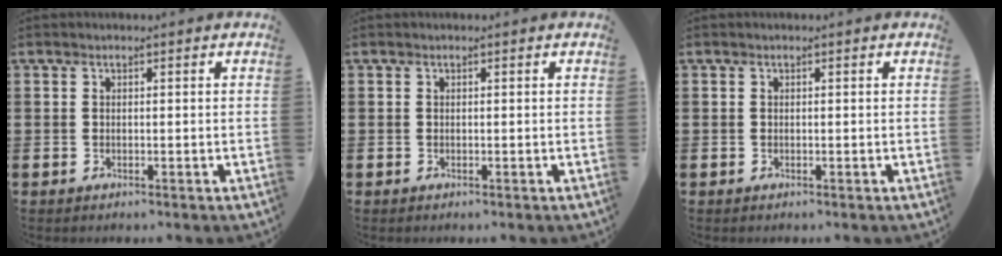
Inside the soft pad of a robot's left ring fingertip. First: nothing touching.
{"total": 0.0}
{"total": 0.0}